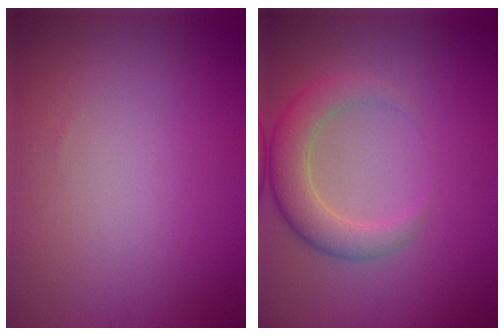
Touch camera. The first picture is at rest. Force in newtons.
{"total": 3.7, "press": 3.7, "slide": 0.3}